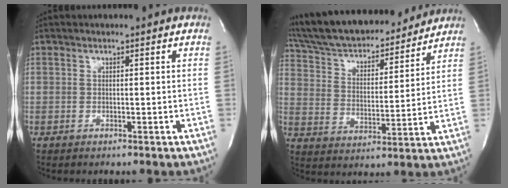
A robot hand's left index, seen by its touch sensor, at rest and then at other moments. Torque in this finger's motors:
{"motor_torque": [0.38, -0.22, 0.24, 0.13]}